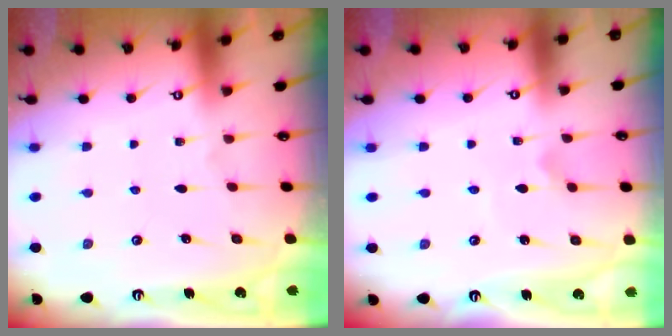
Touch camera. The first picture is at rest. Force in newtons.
{"total": 2.3, "press": 2.3, "slide": 0.1}